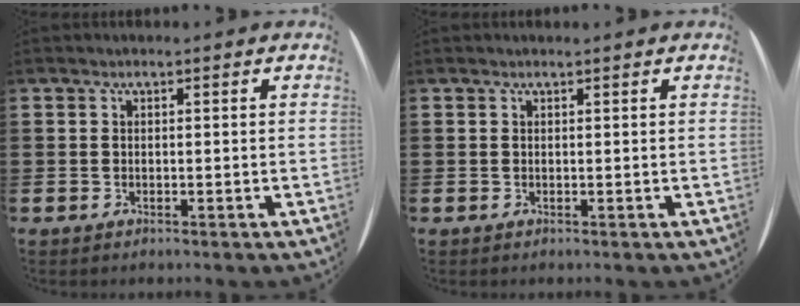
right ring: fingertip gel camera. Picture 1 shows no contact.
{"total": 0.0}